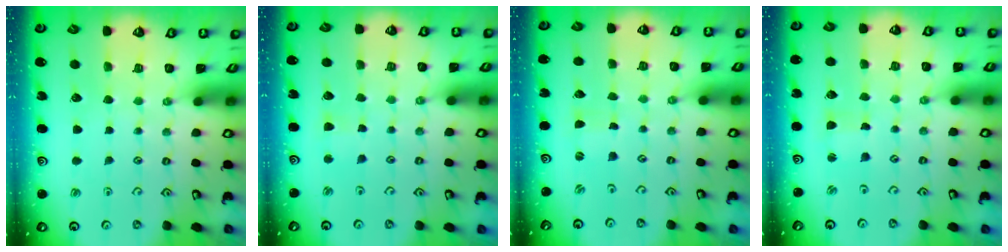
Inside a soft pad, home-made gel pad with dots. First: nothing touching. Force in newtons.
{"total": 2.4, "press": 2.4, "slide": 0.5}
{"total": 0.0}
{"total": 2.3, "press": 2.3, "slide": 0.5}